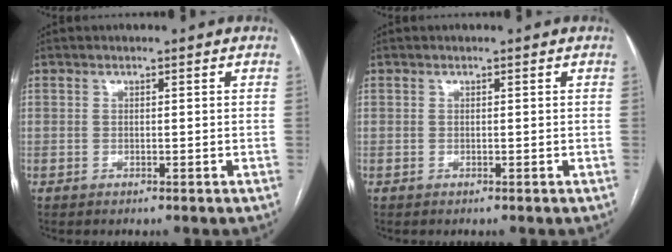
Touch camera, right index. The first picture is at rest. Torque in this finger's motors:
{"motor_torque": [0.00, 0.00, 0.00, 0.00]}